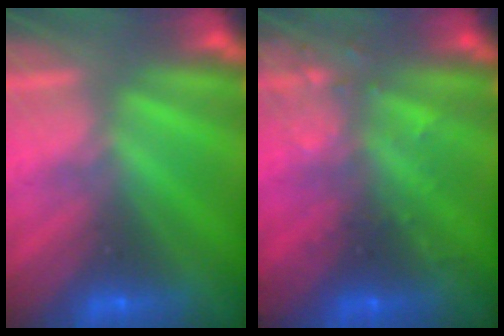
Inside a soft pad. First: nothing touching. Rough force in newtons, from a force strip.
{"total": 2.9}